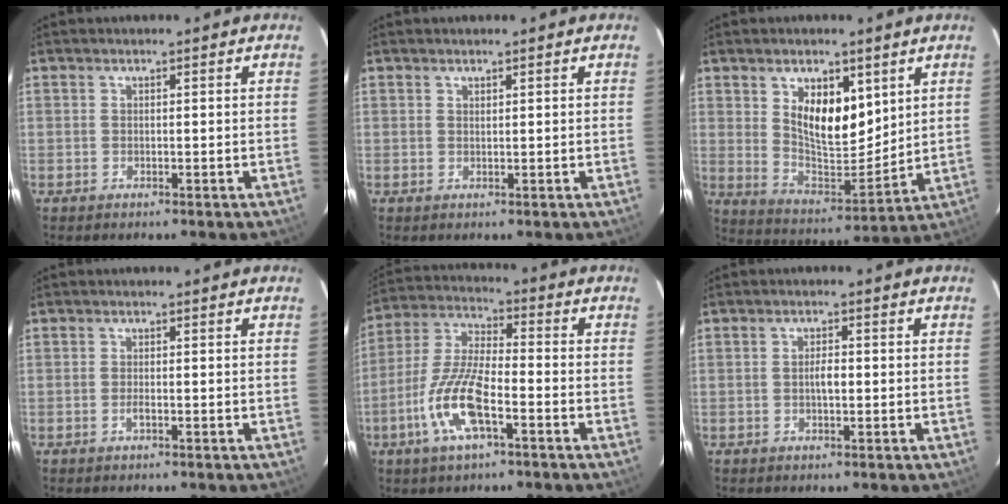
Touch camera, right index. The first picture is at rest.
{"total": 0.5, "force": [0.5, 0.2, 0.2], "torque": [-0.002, 0.001, 0.009]}
{"total": 12.4, "force": [5.1, 6.4, 9.4], "torque": [-0.160, -0.006, 0.105]}
{"total": 1.0, "force": [-0.5, 0.3, 0.8], "torque": [-0.016, 0.000, -0.009]}
{"total": 12.7, "force": [-5.5, 3.8, 10.8], "torque": [-0.235, -0.004, -0.109]}
{"total": 2.2, "force": [-0.2, 0.9, 2.0], "torque": [-0.037, 0.004, -0.004]}